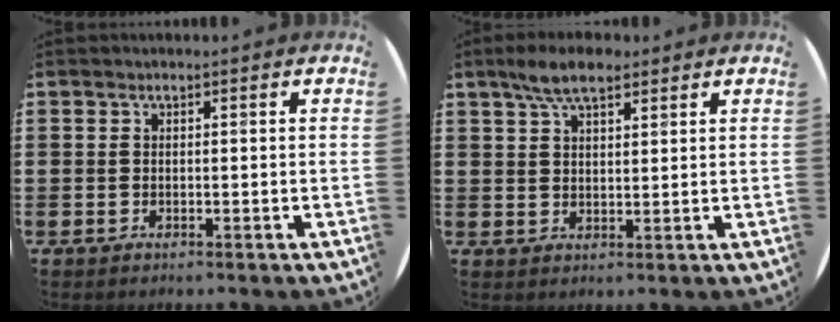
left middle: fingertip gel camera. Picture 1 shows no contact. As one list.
[{"total": 5.6, "force": [4.0, 2.1, 3.3], "torque": [-0.064, 0.001, 0.072]}]